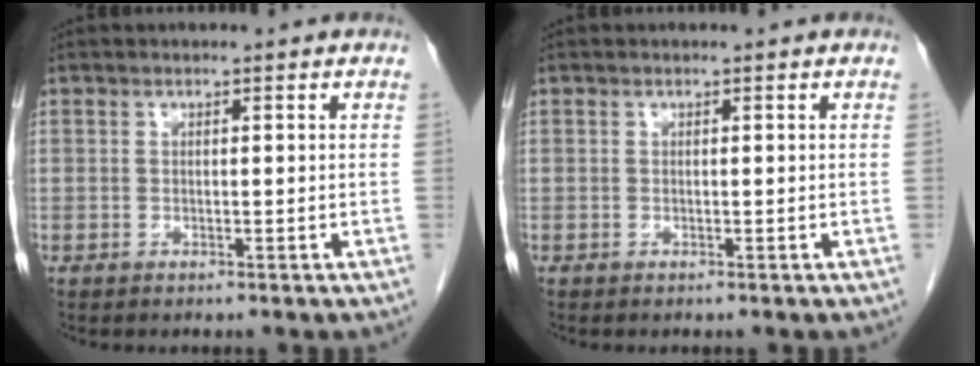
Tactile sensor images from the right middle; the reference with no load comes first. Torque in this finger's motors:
{"motor_torque": [0.20, -0.19, 0.04, 0.01]}